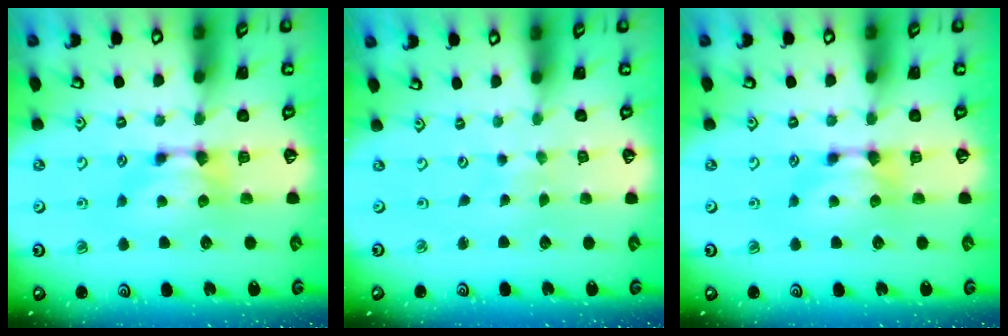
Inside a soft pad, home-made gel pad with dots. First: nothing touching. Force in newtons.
{"total": 5.7, "press": 5.7, "slide": 0.2}
{"total": 0.0}